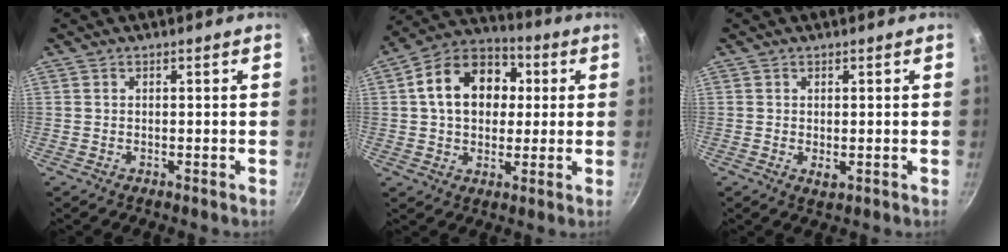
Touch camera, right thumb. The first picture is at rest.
{"total": 15.8, "force": [2.7, 11.8, 10.2], "torque": [-0.138, 0.026, 0.029]}
{"total": 1.6, "force": [0.0, 0.9, 1.3], "torque": [-0.022, -0.006, 0.002]}